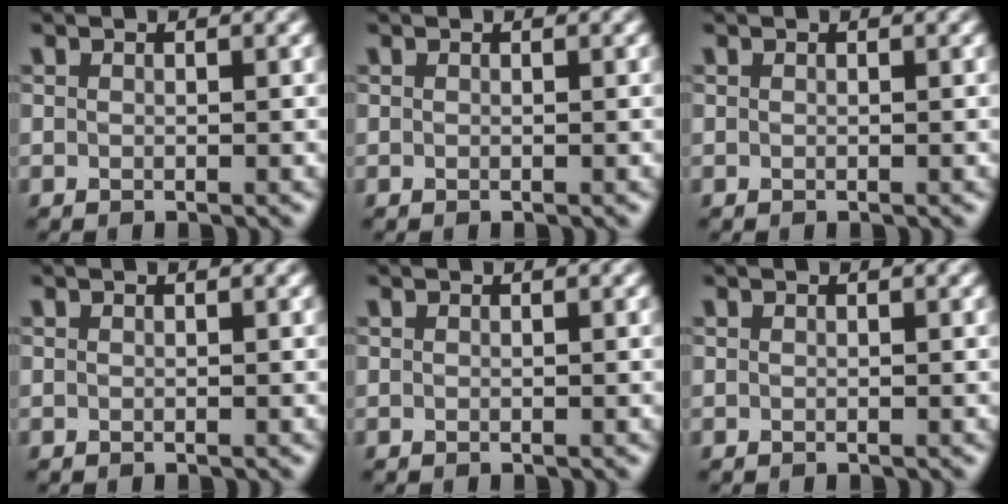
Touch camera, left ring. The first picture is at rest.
{"total": 0.0}
{"total": 0.0}
{"total": 0.0}
{"total": 0.0}
{"total": 0.0}